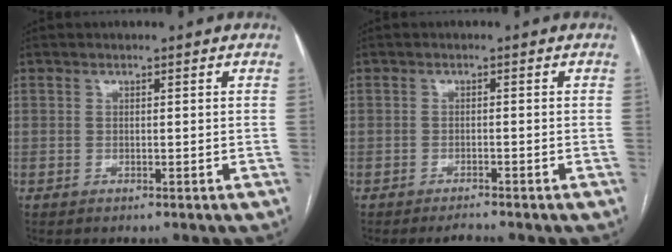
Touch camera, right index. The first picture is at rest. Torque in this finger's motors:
{"motor_torque": [0.12, -0.02, 0.08, 0.02]}